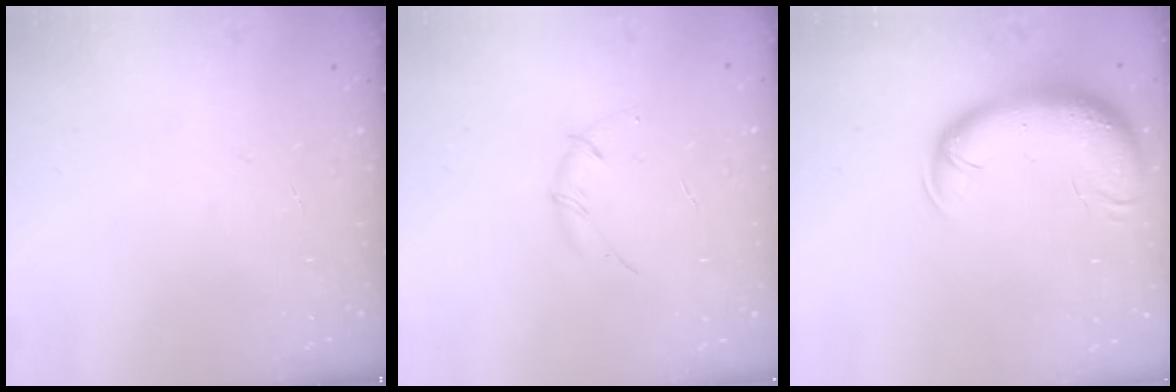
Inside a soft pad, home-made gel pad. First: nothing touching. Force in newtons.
{"total": 3.6, "press": 3.6, "slide": 0.8}
{"total": 12.6, "press": 12.1, "slide": 3.3}